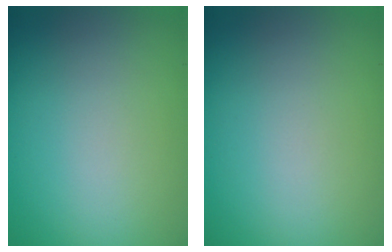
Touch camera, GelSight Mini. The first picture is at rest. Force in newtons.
{"total": 0.0}